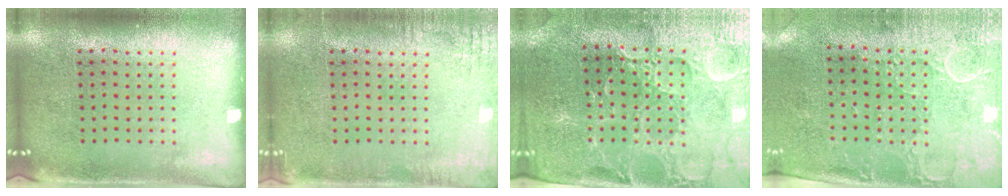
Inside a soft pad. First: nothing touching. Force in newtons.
{"total": 2.0, "press": 2.0, "slide": 0.2}
{"total": 3.4, "press": 3.3, "slide": 0.7}
{"total": 2.9, "press": 2.4, "slide": 1.7}